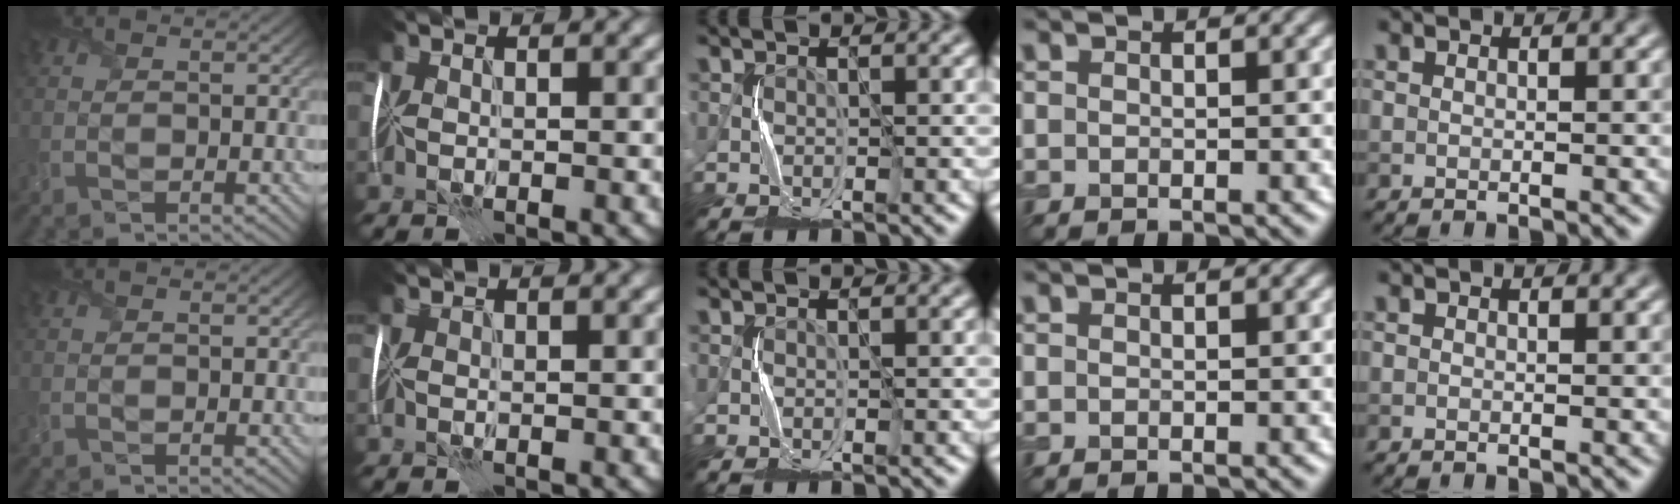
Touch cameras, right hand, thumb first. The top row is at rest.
{"index": {"total": 1.4, "force": [1.3, 0.1, 0.5], "torque": [-0.002, 0.005, 0.004]}}